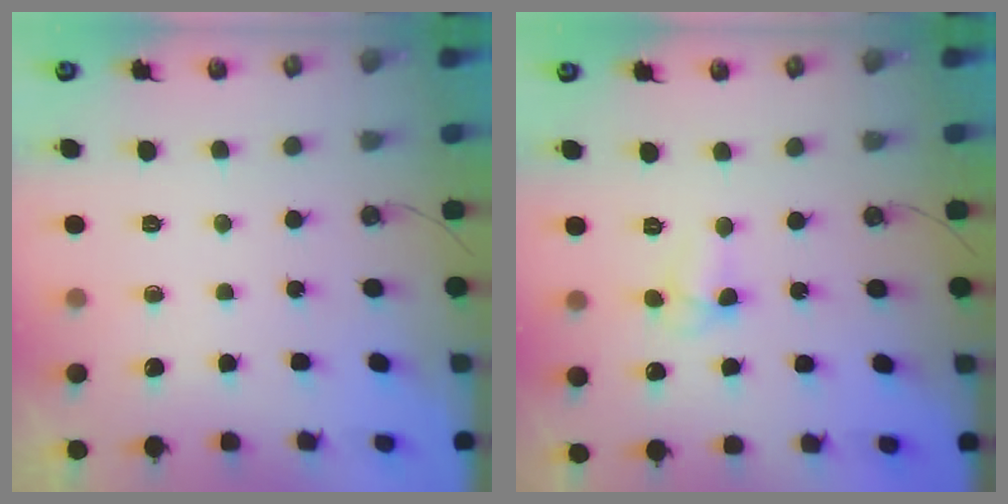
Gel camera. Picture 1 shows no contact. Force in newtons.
{"total": 3.4, "press": 3.4, "slide": 0.5}